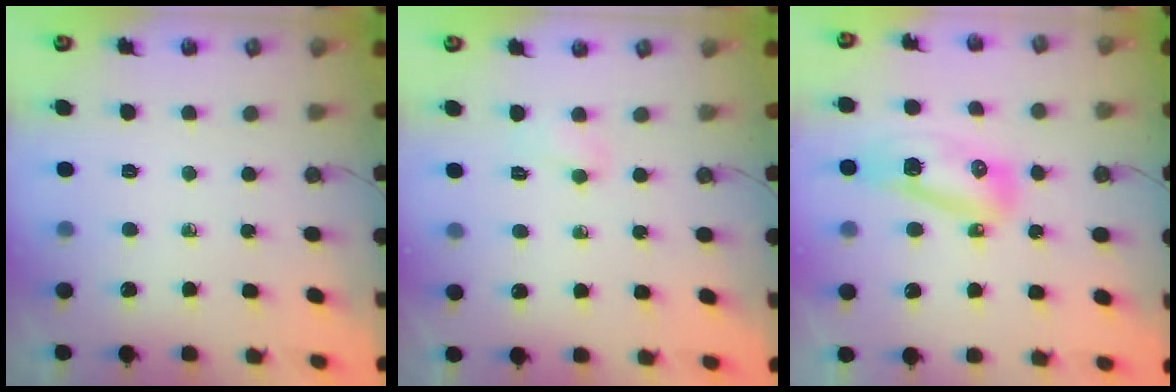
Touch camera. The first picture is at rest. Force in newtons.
{"total": 11.7, "press": 4.7, "slide": 10.7}
{"total": 10.6, "press": 10.5, "slide": 1.4}